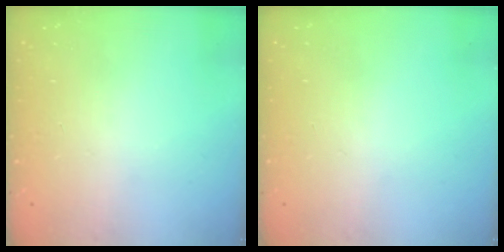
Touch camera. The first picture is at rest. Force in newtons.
{"total": 0.0}